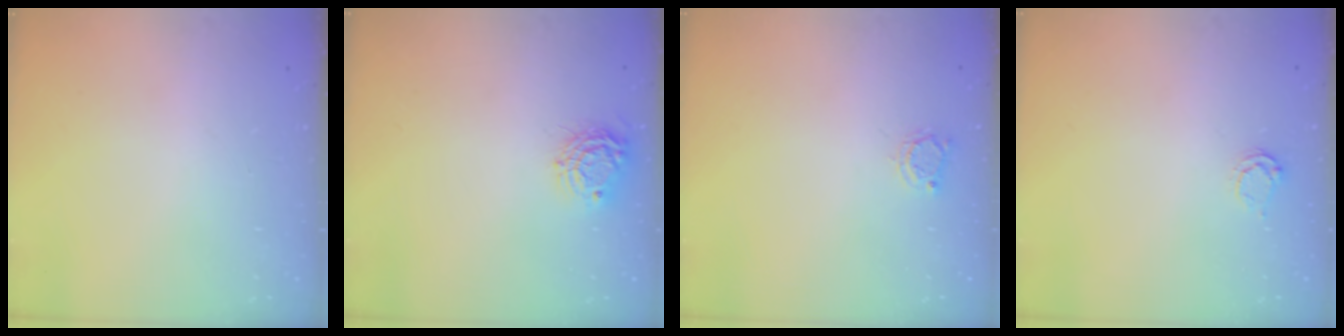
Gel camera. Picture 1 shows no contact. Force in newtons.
{"total": 8.8, "press": 8.8, "slide": 0.4}
{"total": 2.9, "press": 2.8, "slide": 0.4}
{"total": 3.2, "press": 3.1, "slide": 0.5}